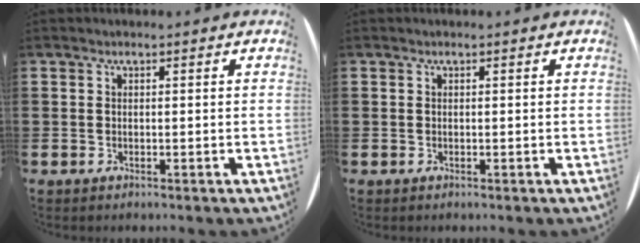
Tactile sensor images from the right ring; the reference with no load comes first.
{"total": 0.0}